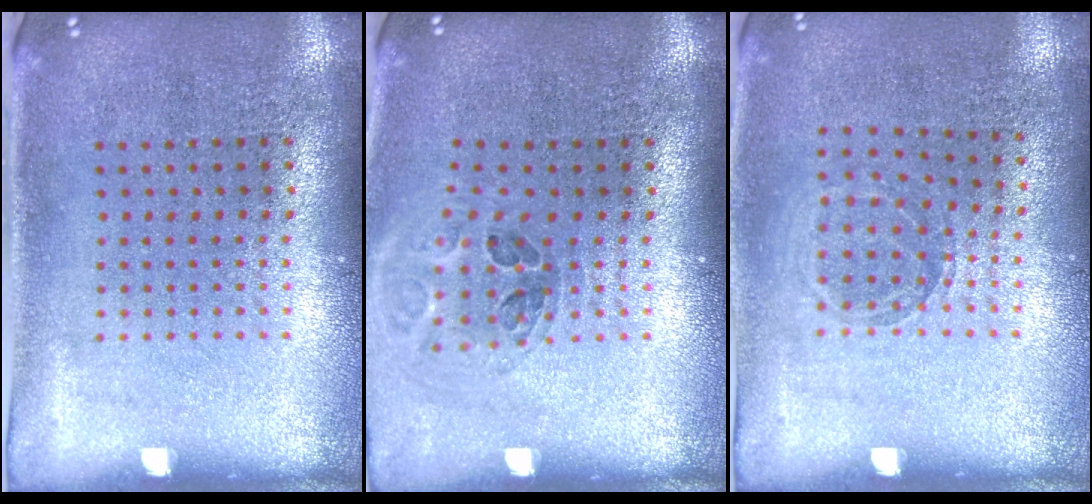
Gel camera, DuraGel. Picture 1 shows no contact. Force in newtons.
{"total": 0.9, "press": 0.9, "slide": 0.2}
{"total": 0.8, "press": 0.8, "slide": 0.1}